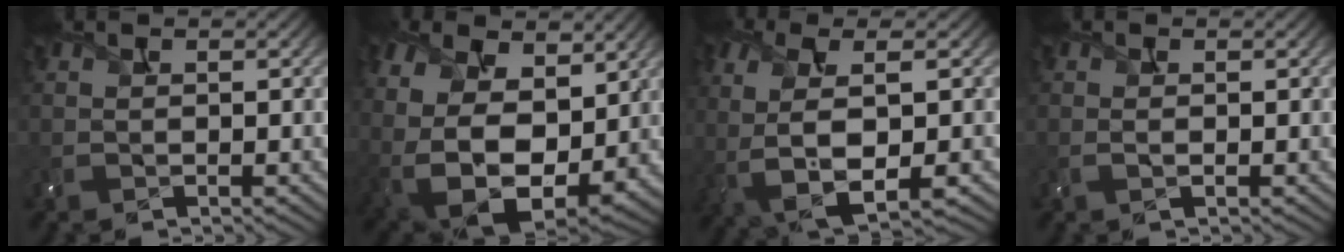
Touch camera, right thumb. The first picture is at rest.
{"total": 16.7, "force": [2.1, 11.8, 11.7], "torque": [-0.252, -0.024, 0.060]}
{"total": 9.2, "force": [-2.7, 3.4, 8.1], "torque": [-0.185, -0.016, -0.047]}
{"total": 0.6, "force": [-0.1, 0.1, 0.6], "torque": [-0.016, -0.003, -0.002]}